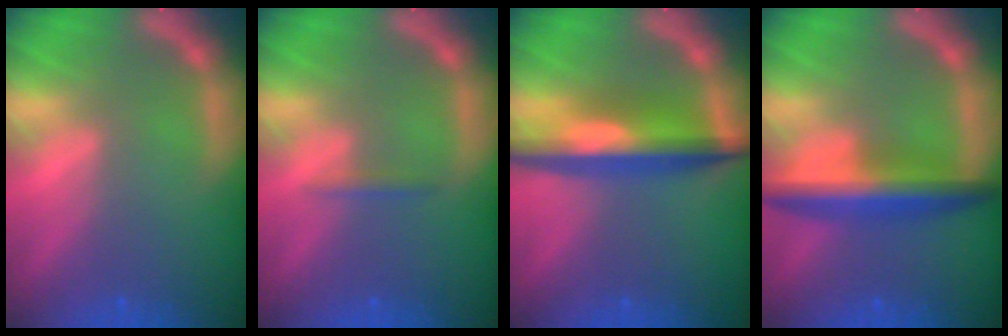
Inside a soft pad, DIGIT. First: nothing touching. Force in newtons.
{"total": 0.9}
{"total": 7.1}
{"total": 6.0}